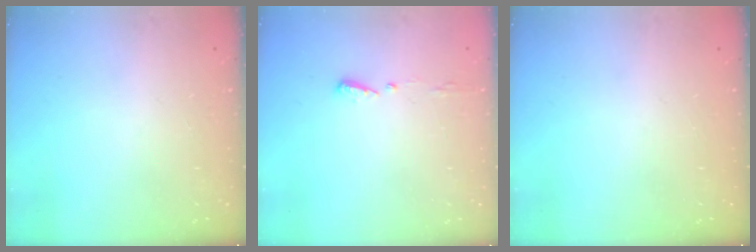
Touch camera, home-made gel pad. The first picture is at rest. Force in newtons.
{"total": 4.7, "press": 4.7, "slide": 0.4}
{"total": 0.0}